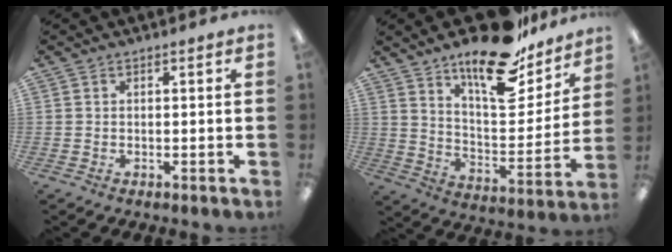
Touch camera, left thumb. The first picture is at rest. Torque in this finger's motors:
{"motor_torque": [0.47, 0.56, 1.40, -1.37, 0.08]}